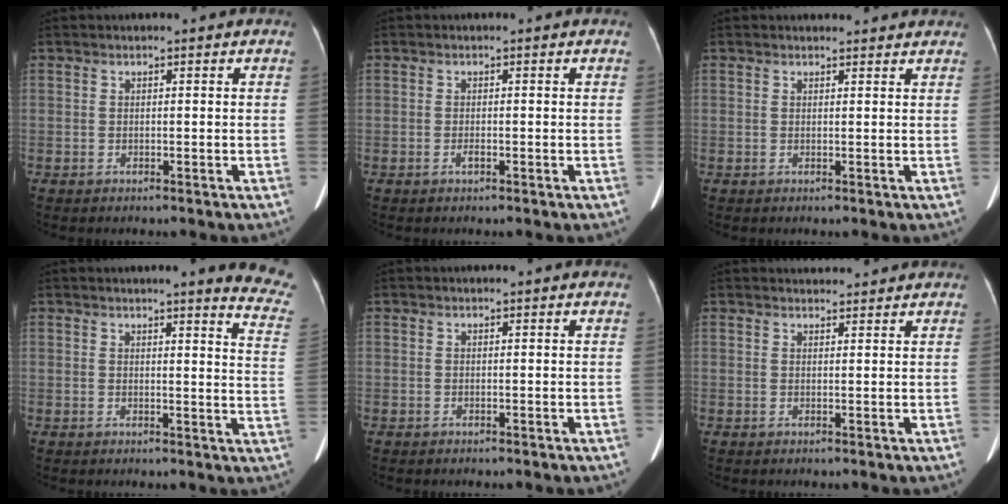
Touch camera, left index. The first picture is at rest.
{"total": 0.7, "force": [-0.4, 0.2, 0.5], "torque": [-0.013, 0.000, -0.006]}
{"total": 4.0, "force": [3.8, 0.8, 0.6], "torque": [-0.007, 0.010, 0.036]}
{"total": 10.8, "force": [9.9, 0.0, 4.4], "torque": [-0.028, -0.070, 0.078]}
{"total": 0.0}
{"total": 3.9, "force": [3.8, 0.6, 0.4], "torque": [-0.010, 0.020, 0.047]}